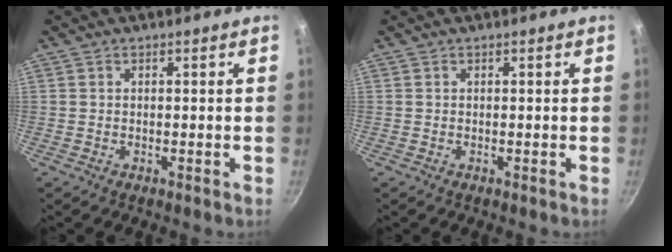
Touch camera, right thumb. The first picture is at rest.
{"total": 0.0}